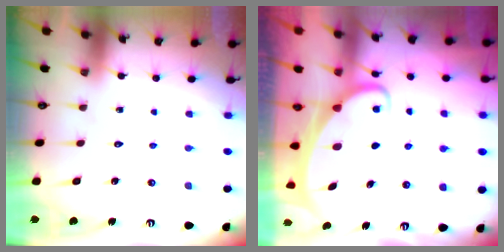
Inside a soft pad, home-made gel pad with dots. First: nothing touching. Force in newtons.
{"total": 2.4, "press": 2.4, "slide": 0.3}